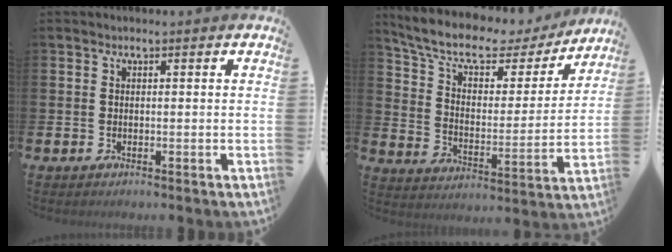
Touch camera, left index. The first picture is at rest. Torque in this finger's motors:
{"motor_torque": [1.16, -0.98, 0.62, 0.21]}